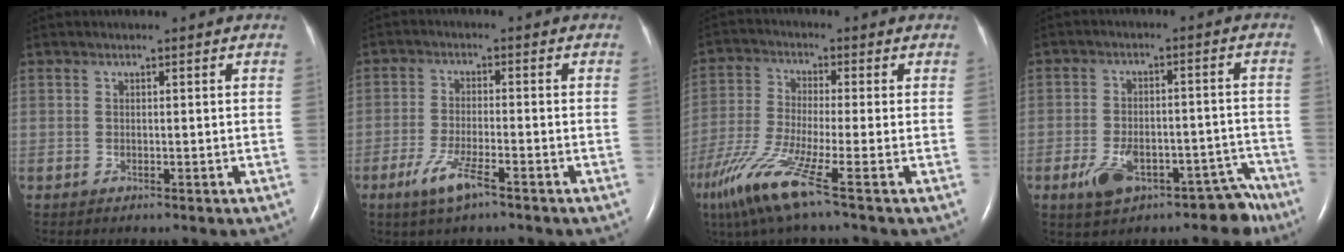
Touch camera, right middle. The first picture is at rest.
{"total": 5.4, "force": [-3.3, 0.6, 4.2], "torque": [-0.099, -0.010, -0.062]}
{"total": 10.0, "force": [-5.9, -0.6, 8.1], "torque": [-0.174, -0.037, -0.121]}
{"total": 9.7, "force": [-6.6, 4.5, 5.5], "torque": [-0.069, 0.028, -0.095]}